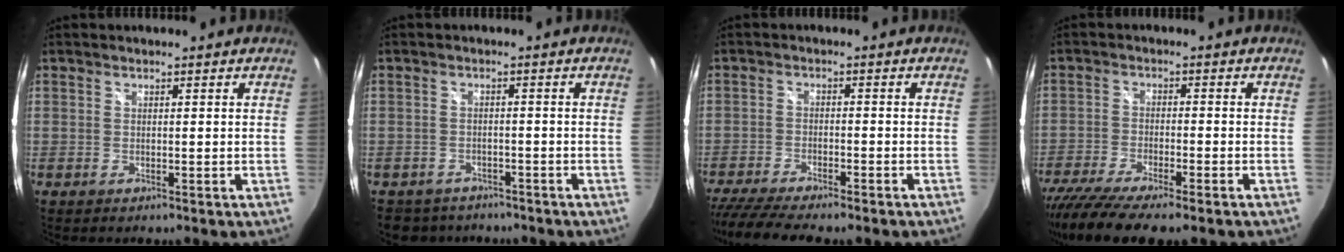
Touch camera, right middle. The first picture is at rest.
{"total": 6.7, "force": [-5.5, 3.6, 1.2], "torque": [-0.035, 0.003, -0.079]}
{"total": 11.6, "force": [-9.9, 1.4, 5.8], "torque": [-0.139, -0.030, -0.165]}
{"total": 11.9, "force": [-9.4, 1.9, 7.1], "torque": [-0.156, -0.048, -0.162]}